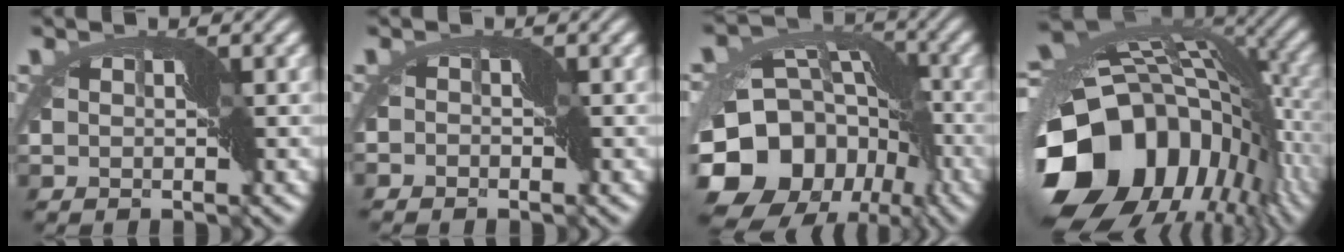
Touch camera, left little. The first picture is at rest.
{"total": 2.0, "force": [-1.8, 1.0, 0.2], "torque": [-0.005, 0.004, -0.032]}
{"total": 18.5, "force": [-6.9, 14.5, 9.0], "torque": [-0.166, -0.009, -0.125]}
{"total": 17.4, "force": [-6.0, 11.6, 11.6], "torque": [-0.267, -0.022, -0.109]}